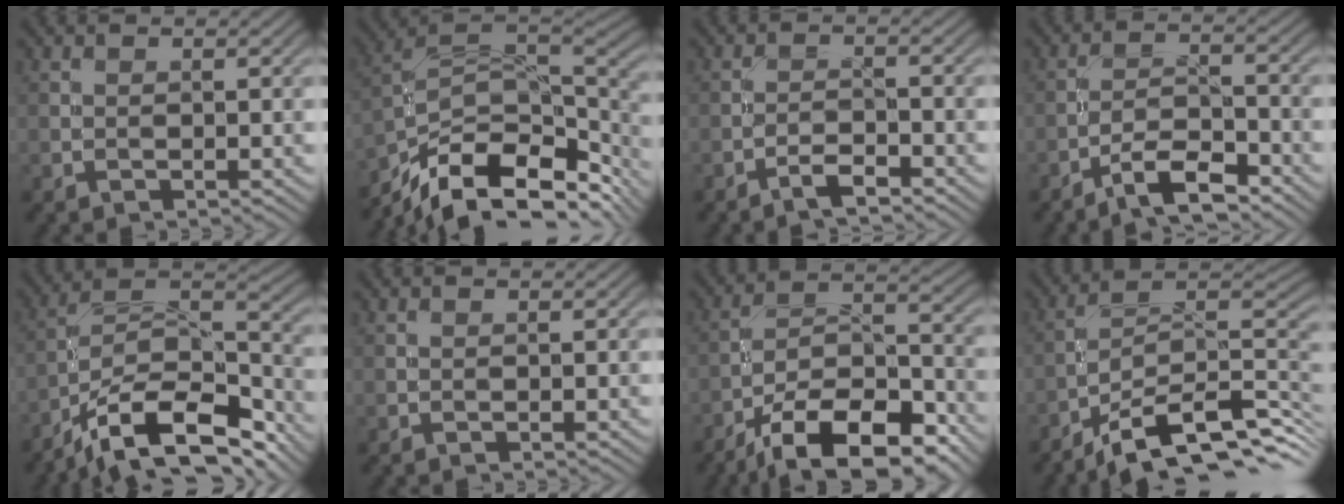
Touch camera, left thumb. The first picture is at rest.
{"total": 14.9, "force": [-8.3, 7.8, 9.7], "torque": [-0.195, -0.026, -0.140]}
{"total": 2.7, "force": [-2.2, 0.4, 1.4], "torque": [-0.030, 0.006, -0.047]}
{"total": 6.3, "force": [-4.8, 1.5, 3.8], "torque": [-0.065, 0.007, -0.093]}
{"total": 14.5, "force": [-10.7, 4.8, 8.6], "torque": [-0.173, 0.000, -0.183]}
{"total": 0.0}
{"total": 15.5, "force": [-10.7, 5.9, 9.6], "torque": [-0.170, -0.017, -0.181]}
{"total": 13.2, "force": [-8.7, 4.2, 9.0], "torque": [-0.162, -0.005, -0.148]}